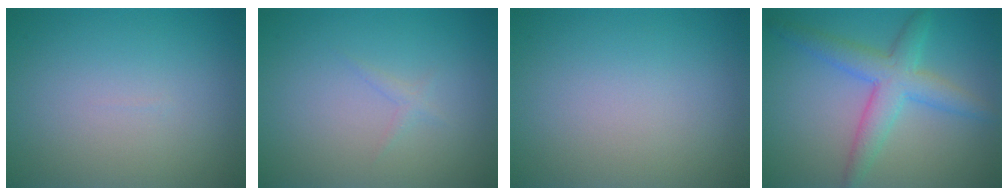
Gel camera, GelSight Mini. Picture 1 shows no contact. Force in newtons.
{"total": 0.7, "press": 0.7, "slide": 0.0}
{"total": 0.0}
{"total": 4.6, "press": 4.6, "slide": 0.0}